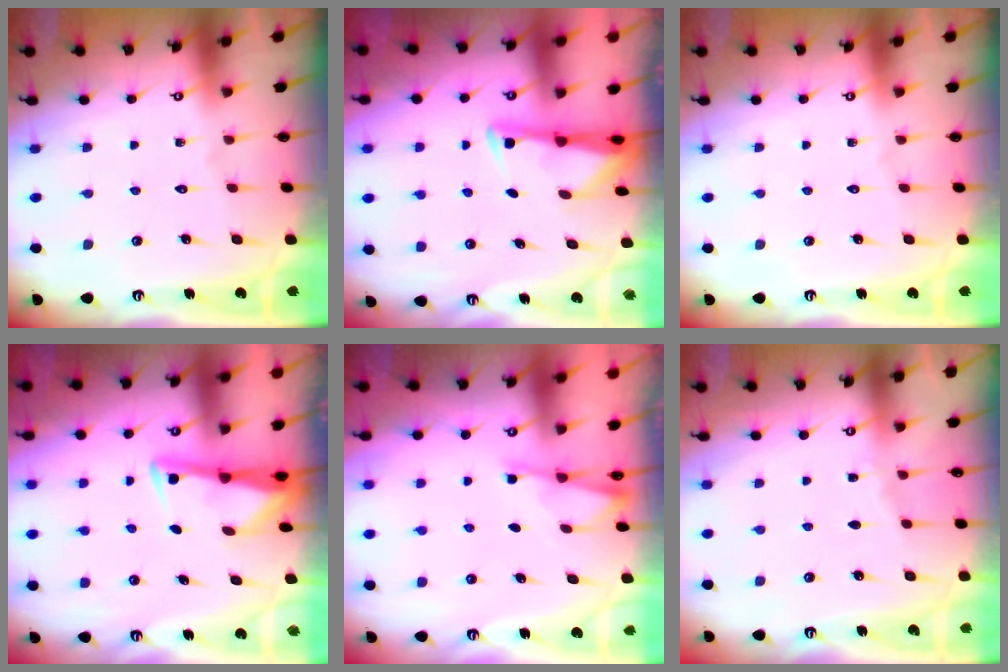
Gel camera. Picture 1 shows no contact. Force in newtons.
{"total": 3.4, "press": 3.3, "slide": 0.5}
{"total": 0.0}
{"total": 2.9, "press": 2.9, "slide": 0.4}
{"total": 1.2, "press": 1.2, "slide": 0.3}
{"total": 2.8, "press": 2.7, "slide": 0.3}